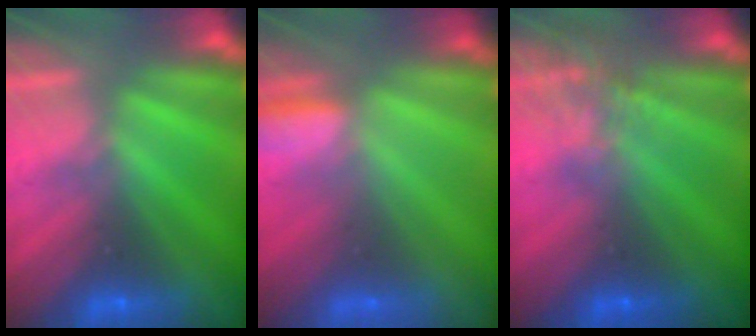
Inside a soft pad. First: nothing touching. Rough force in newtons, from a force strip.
{"total": 2.9}
{"total": 3.9}